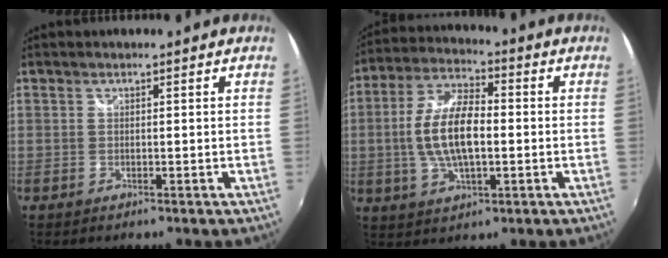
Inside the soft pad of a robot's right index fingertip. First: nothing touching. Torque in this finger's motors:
{"motor_torque": [1.48, -0.25, 0.75, 0.21]}